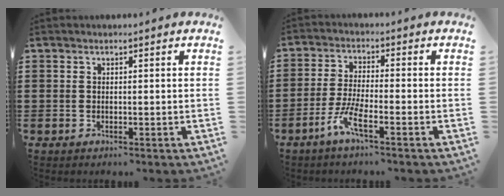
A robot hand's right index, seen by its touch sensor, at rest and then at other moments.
{"total": 5.3, "force": [-3.2, 0.7, 4.3], "torque": [-0.104, -0.014, -0.065]}